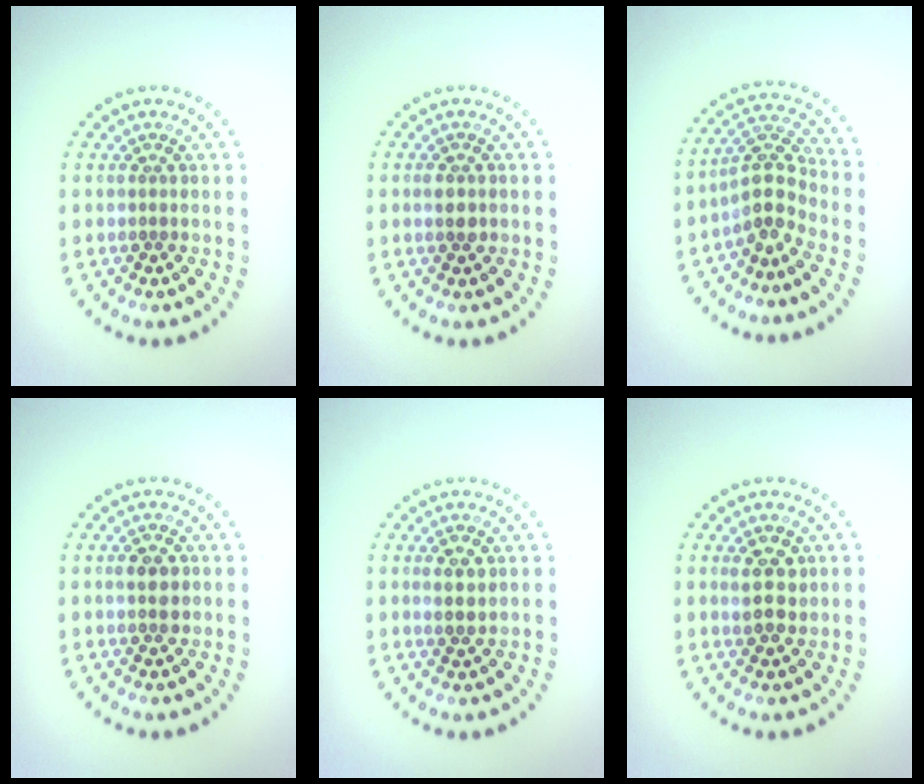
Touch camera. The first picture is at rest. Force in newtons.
{"total": 1.3, "press": 1.3, "slide": 0.1}
{"total": 3.4, "press": 2.7, "slide": 1.9}
{"total": 2.4, "press": 2.3, "slide": 0.2}
{"total": 1.9, "press": 1.8, "slide": 0.6}
{"total": 2.7, "press": 2.7, "slide": 0.3}